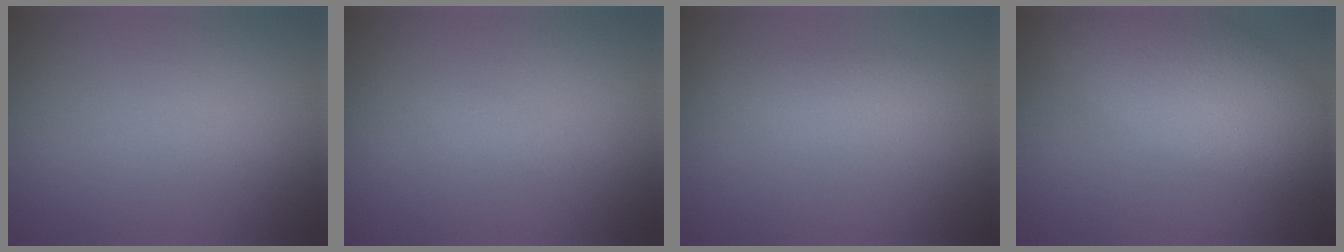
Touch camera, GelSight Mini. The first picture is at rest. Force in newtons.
{"total": 0.7, "press": 0.6, "slide": 0.1}
{"total": 2.5, "press": 2.5, "slide": 0.2}
{"total": 7.5, "press": 7.5, "slide": 0.6}